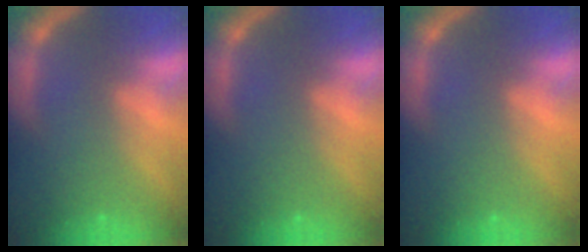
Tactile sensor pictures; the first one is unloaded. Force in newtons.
{"total": 0.0}
{"total": 0.0}